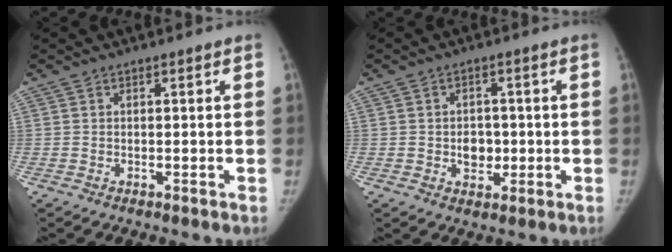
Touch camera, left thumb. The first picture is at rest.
{"total": 4.3, "force": [-0.4, 3.4, 2.6], "torque": [-0.013, 0.003, -0.001]}